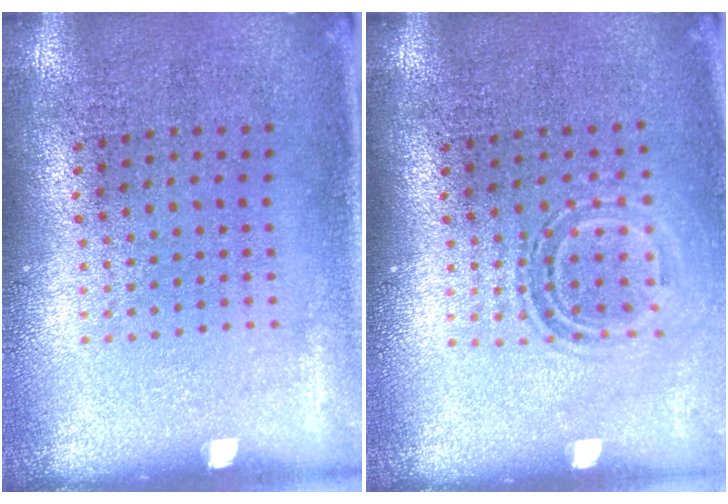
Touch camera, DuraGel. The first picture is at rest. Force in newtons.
{"total": 1.5, "press": 1.1, "slide": 1.0}